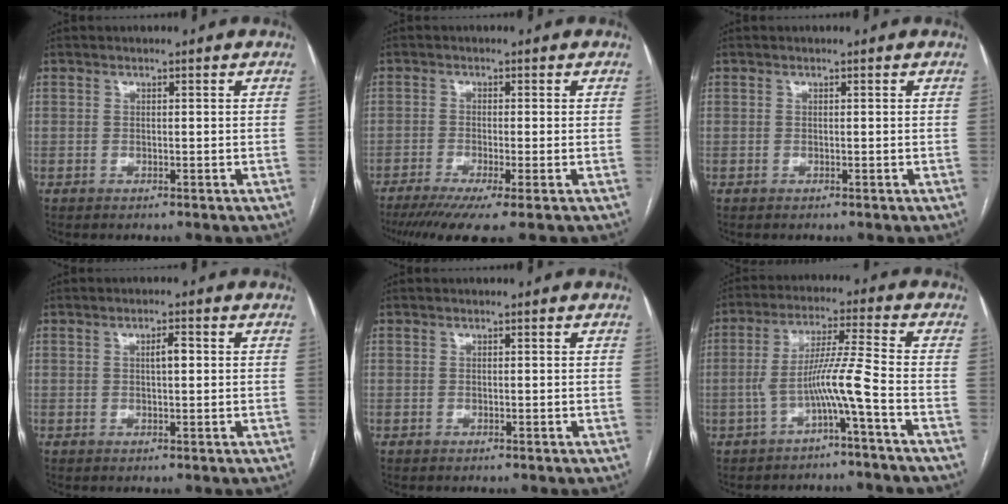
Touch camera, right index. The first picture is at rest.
{"total": 7.8, "force": [-5.3, 0.1, 5.7], "torque": [-0.085, -0.018, -0.087]}
{"total": 0.0}
{"total": 2.1, "force": [0.4, 0.5, 2.0], "torque": [-0.034, 0.003, 0.007]}
{"total": 0.0}
{"total": 7.2, "force": [-2.9, -1.3, 6.5], "torque": [-0.124, 0.018, -0.054]}